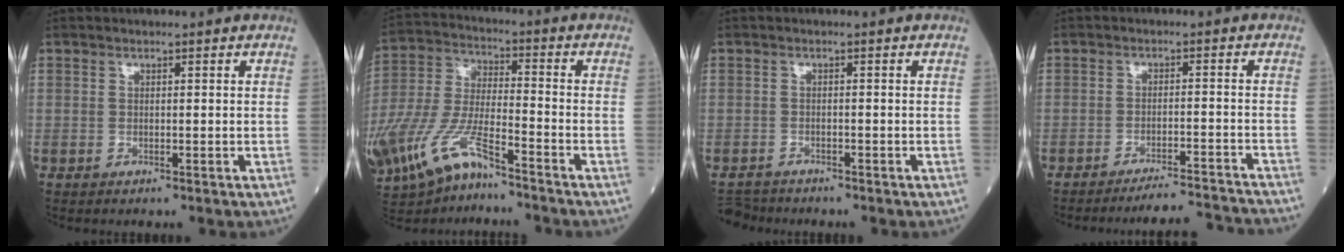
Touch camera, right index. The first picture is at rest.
{"total": 15.5, "force": [-10.2, 4.4, 10.8], "torque": [-0.250, -0.028, -0.194]}
{"total": 3.4, "force": [-3.2, 1.1, -0.2], "torque": [0.001, -0.010, -0.057]}
{"total": 11.3, "force": [-11.1, -1.0, 1.8], "torque": [-0.009, -0.008, -0.147]}